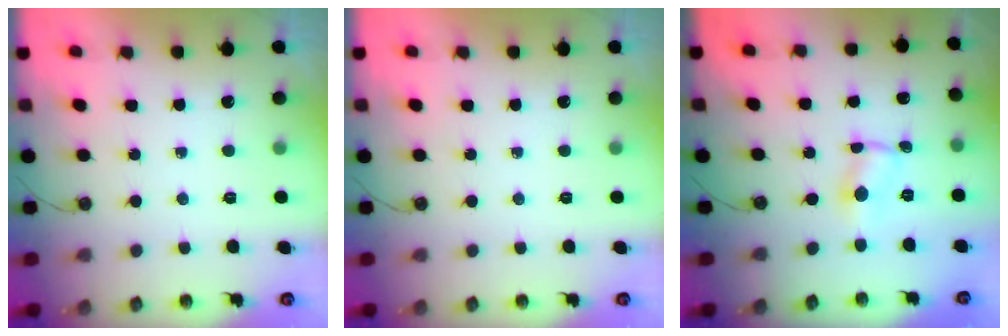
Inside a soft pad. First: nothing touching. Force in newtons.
{"total": 0.0}
{"total": 1.5, "press": 1.5, "slide": 0.1}